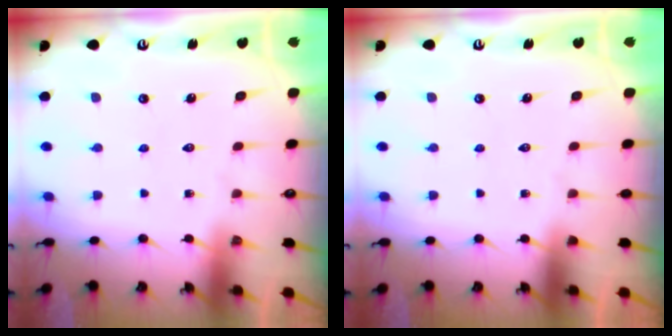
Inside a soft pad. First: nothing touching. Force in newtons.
{"total": 0.0}